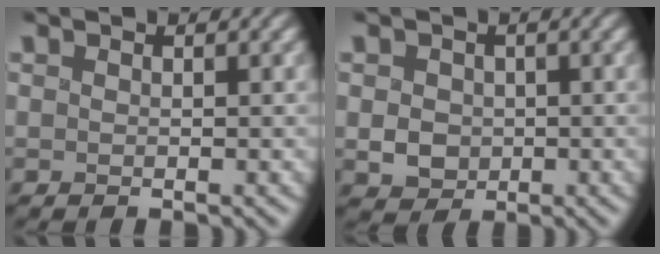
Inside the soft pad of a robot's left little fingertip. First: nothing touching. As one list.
[{"total": 2.5, "force": [-0.3, 2.2, 1.1], "torque": [-0.028, -0.002, -0.004]}]